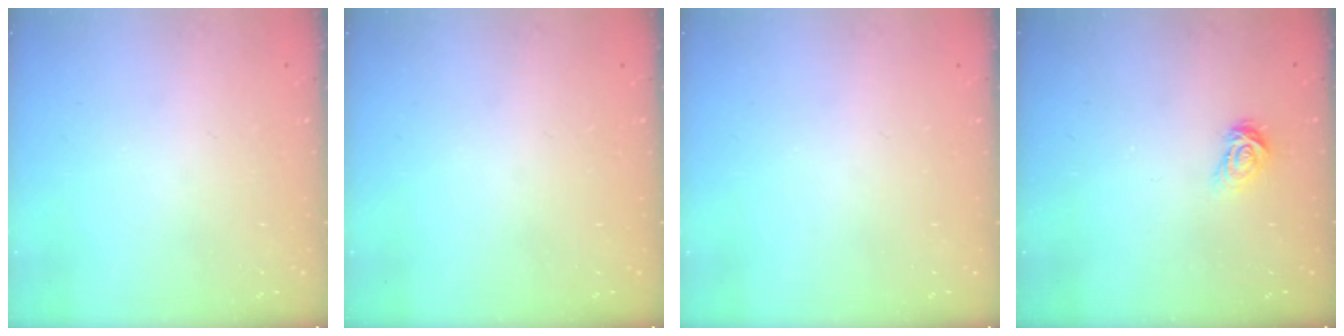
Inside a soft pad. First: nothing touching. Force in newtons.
{"total": 0.0}
{"total": 0.0}
{"total": 4.0, "press": 4.0, "slide": 0.4}